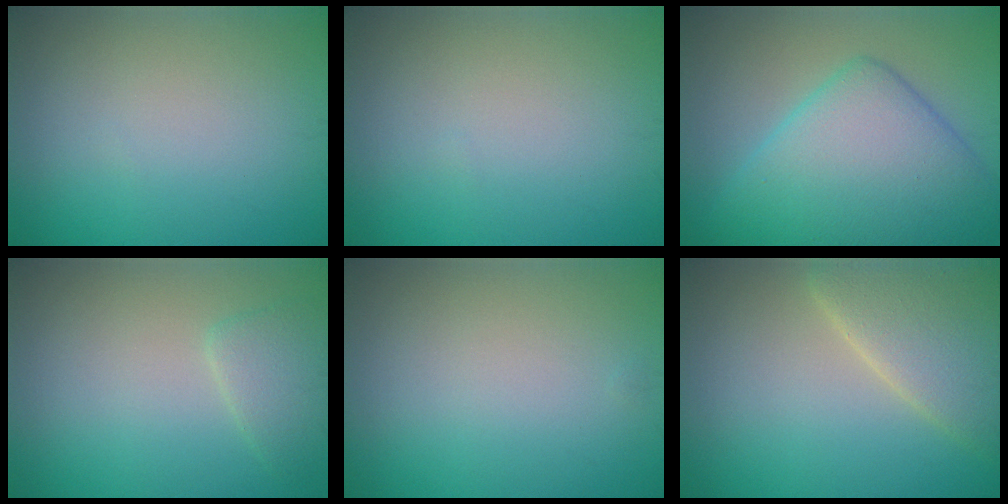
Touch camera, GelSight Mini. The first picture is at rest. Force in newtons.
{"total": 0.0}
{"total": 10.1, "press": 10.1, "slide": 0.2}
{"total": 2.2, "press": 2.2, "slide": 0.1}
{"total": 0.0}
{"total": 5.8, "press": 5.7, "slide": 0.5}